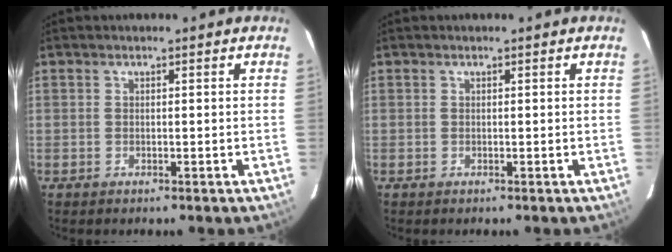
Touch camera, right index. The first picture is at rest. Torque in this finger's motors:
{"motor_torque": [-0.01, -0.01, 0.03, 0.00]}